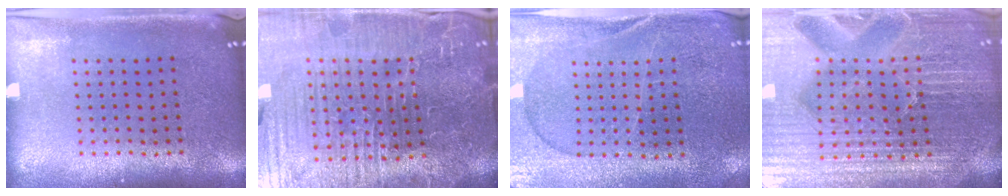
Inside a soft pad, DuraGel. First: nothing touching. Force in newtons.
{"total": 6.8, "press": 6.3, "slide": 2.7}
{"total": 1.1, "press": 1.1, "slide": 0.4}
{"total": 6.5, "press": 5.8, "slide": 3.1}